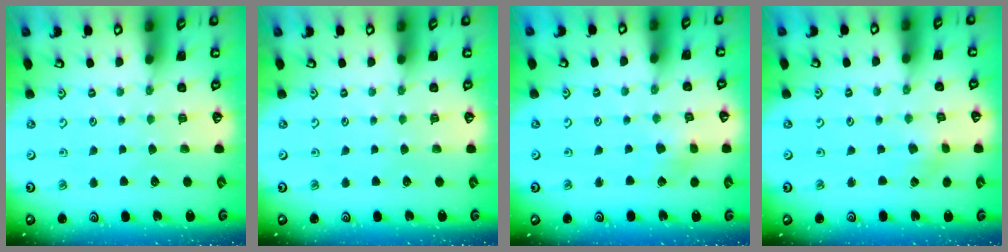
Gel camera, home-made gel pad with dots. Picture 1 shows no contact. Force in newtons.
{"total": 0.0}
{"total": 2.9, "press": 2.8, "slide": 0.7}
{"total": 0.8, "press": 0.8, "slide": 0.2}